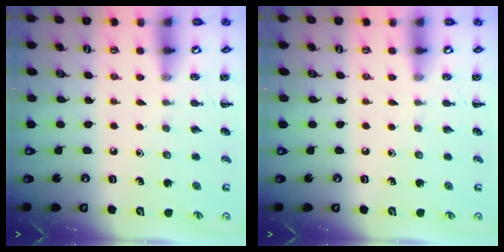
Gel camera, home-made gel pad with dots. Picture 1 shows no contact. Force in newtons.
{"total": 0.0}